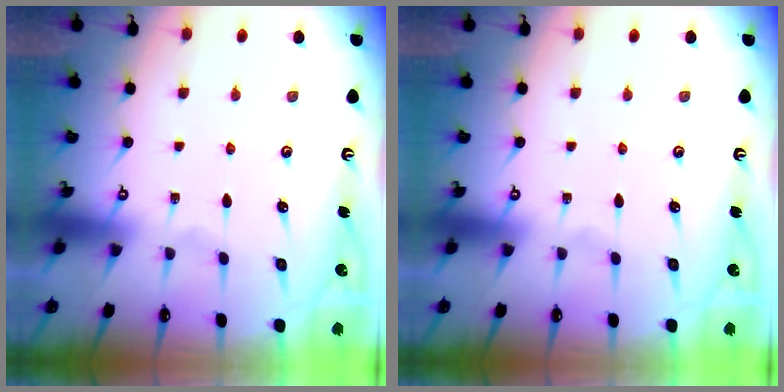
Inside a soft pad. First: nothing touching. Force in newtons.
{"total": 0.0}